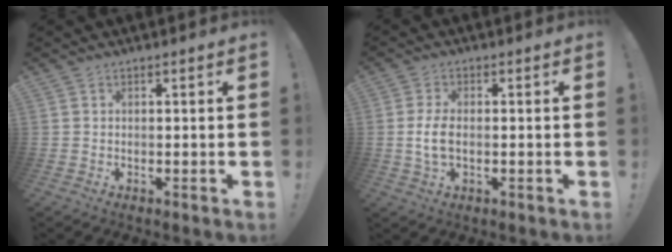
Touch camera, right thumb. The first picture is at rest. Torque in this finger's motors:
{"motor_torque": [0.19, 0.18, -0.16, 0.21, 0.03]}